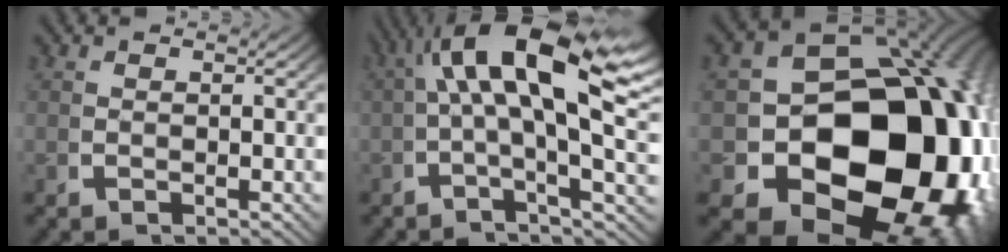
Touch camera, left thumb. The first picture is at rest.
{"total": 11.8, "force": [2.9, 4.4, 10.6], "torque": [-0.160, 0.015, 0.029]}
{"total": 32.3, "force": [-3.8, 21.6, 23.7], "torque": [-0.384, -0.112, -0.017]}